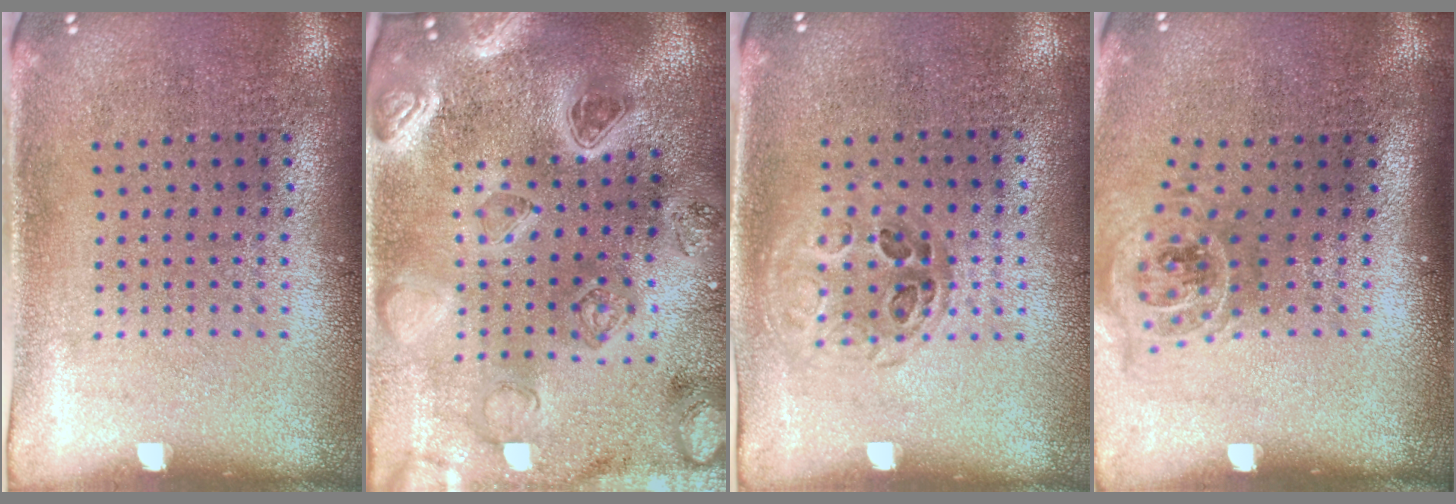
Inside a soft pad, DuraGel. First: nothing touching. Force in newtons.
{"total": 4.0, "press": 3.6, "slide": 1.6}
{"total": 0.9, "press": 0.9, "slide": 0.3}
{"total": 1.1, "press": 1.0, "slide": 0.5}